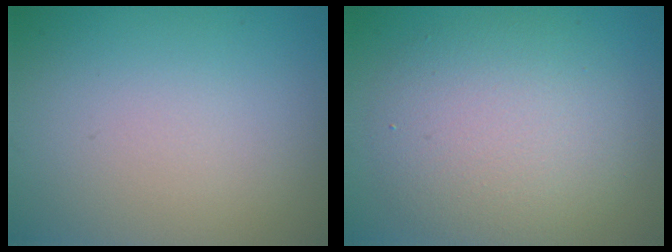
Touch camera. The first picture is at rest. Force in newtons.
{"total": 5.9, "press": 5.8, "slide": 0.5}